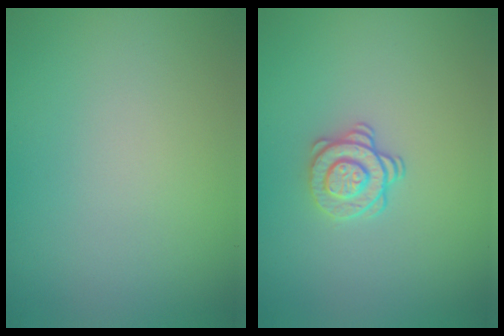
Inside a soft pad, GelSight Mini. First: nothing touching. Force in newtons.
{"total": 2.1, "press": 1.7, "slide": 1.2}